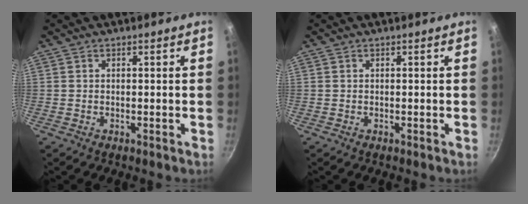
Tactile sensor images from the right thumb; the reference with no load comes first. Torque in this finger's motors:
{"motor_torque": [0.00, 0.00, 0.13, 0.12, 0.00]}